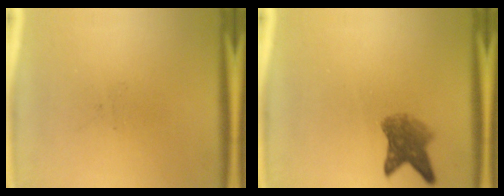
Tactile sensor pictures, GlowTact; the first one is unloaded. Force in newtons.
{"total": 4.9}